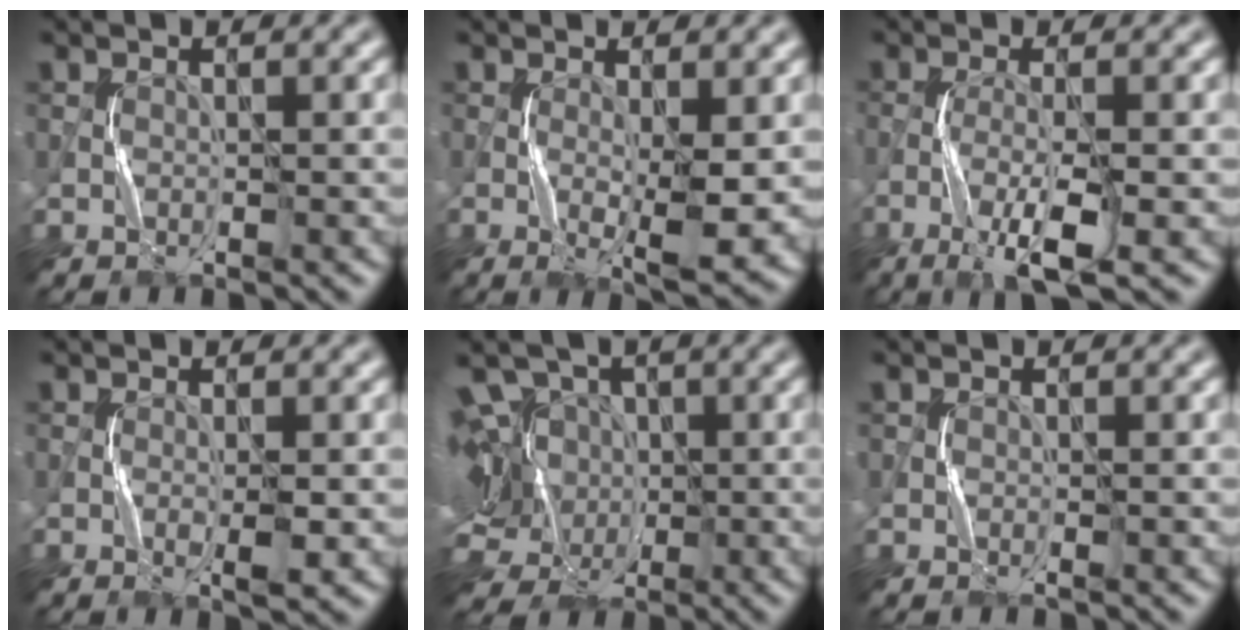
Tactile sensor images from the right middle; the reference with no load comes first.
{"total": 4.6, "force": [-0.5, 0.9, 4.5], "torque": [-0.079, -0.011, -0.004]}
{"total": 4.9, "force": [-2.2, 0.8, 4.3], "torque": [-0.084, -0.002, -0.046]}
{"total": 1.7, "force": [-0.3, 0.2, 1.7], "torque": [-0.031, -0.002, -0.006]}
{"total": 12.8, "force": [1.4, 9.6, 8.3], "torque": [-0.144, 0.030, -0.020]}
{"total": 0.5, "force": [0.0, 0.3, 0.4], "torque": [-0.004, -0.001, 0.000]}